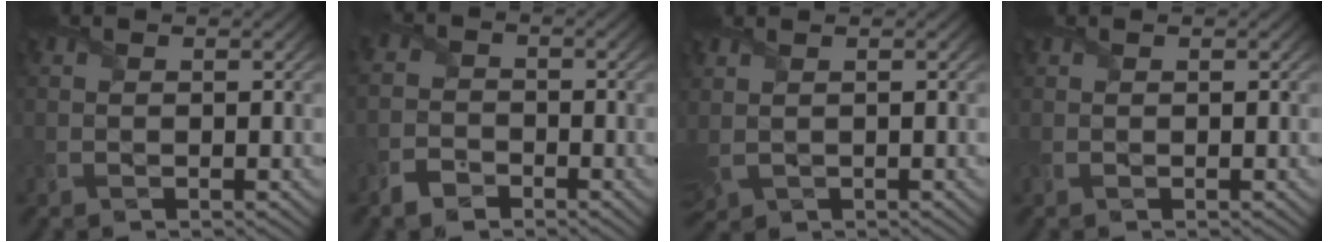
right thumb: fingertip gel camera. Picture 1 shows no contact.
{"total": 2.9, "force": [-2.3, 1.6, 0.9], "torque": [-0.027, -0.001, -0.056]}
{"total": 1.7, "force": [0.5, 1.0, 1.3], "torque": [-0.048, 0.001, 0.018]}
{"total": 0.0}